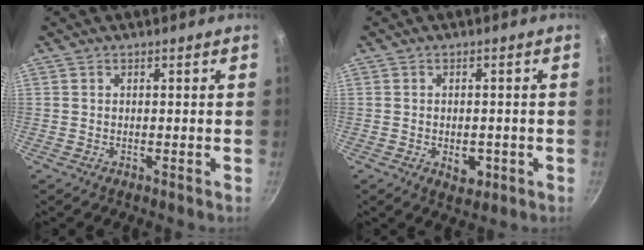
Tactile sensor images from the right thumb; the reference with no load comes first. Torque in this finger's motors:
{"motor_torque": [-0.24, 0.18, -0.13, 0.03, 0.00]}